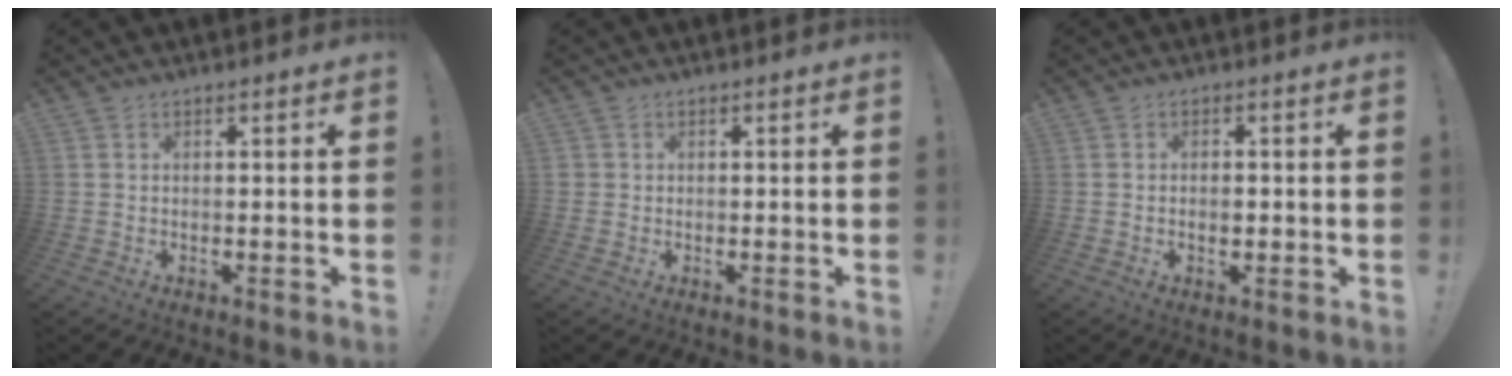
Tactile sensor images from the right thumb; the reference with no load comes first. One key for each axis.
{"total": 1.1, "fx": 0.1, "fy": 1.1, "fz": 0.2, "tx": -0.005, "ty": 0.003, "tz": 0.004}
{"total": 1.8, "fx": -0.4, "fy": 1.2, "fz": 1.3, "tx": -0.008, "ty": 0.000, "tz": -0.010}